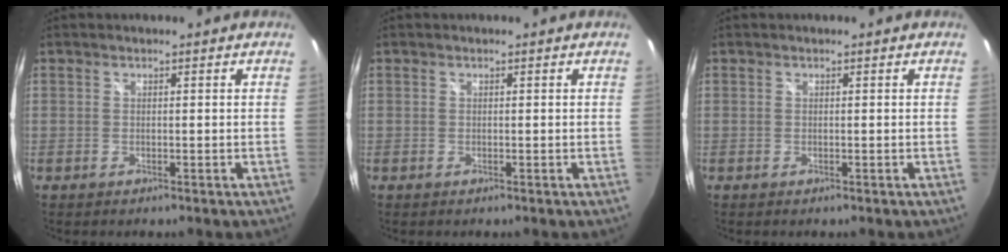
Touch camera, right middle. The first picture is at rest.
{"total": 0.0}
{"total": 0.0}